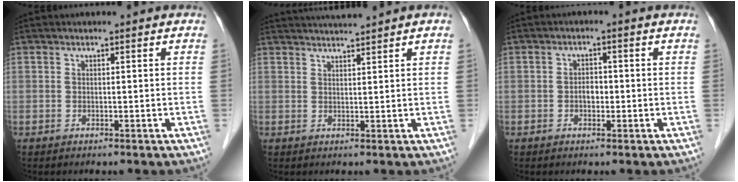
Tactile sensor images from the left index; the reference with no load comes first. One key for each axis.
{"total": 3.8, "fx": 3.5, "fy": -1.0, "fz": 1.0, "tx": -0.012, "ty": 0.014, "tz": 0.061}
{"total": 1.9, "fx": -0.5, "fy": 1.1, "fz": 1.4, "tx": -0.020, "ty": 0.007, "tz": -0.007}